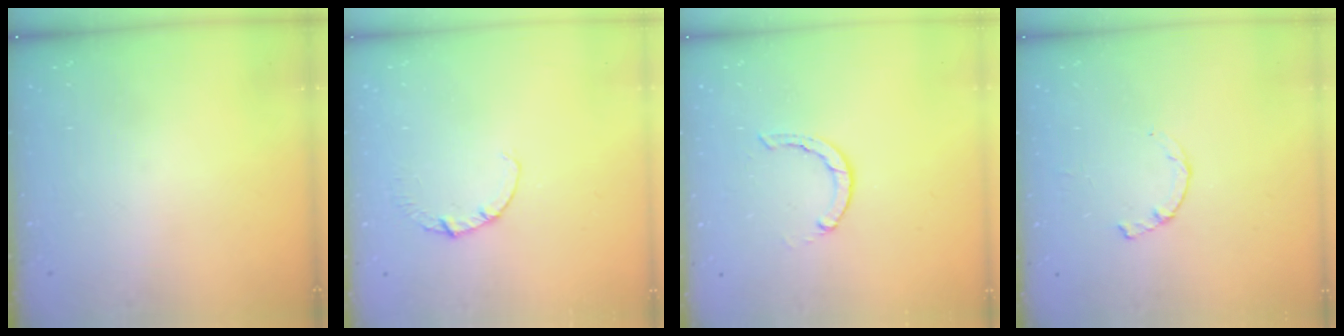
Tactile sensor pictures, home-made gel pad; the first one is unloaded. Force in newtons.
{"total": 1.9, "press": 1.9, "slide": 0.3}
{"total": 2.1, "press": 2.1, "slide": 0.3}
{"total": 1.2, "press": 1.1, "slide": 0.3}